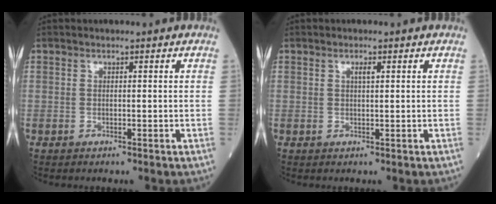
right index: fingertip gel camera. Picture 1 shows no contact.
{"total": 1.1, "force": [0.5, 0.2, 1.0], "torque": [-0.020, 0.001, 0.007]}